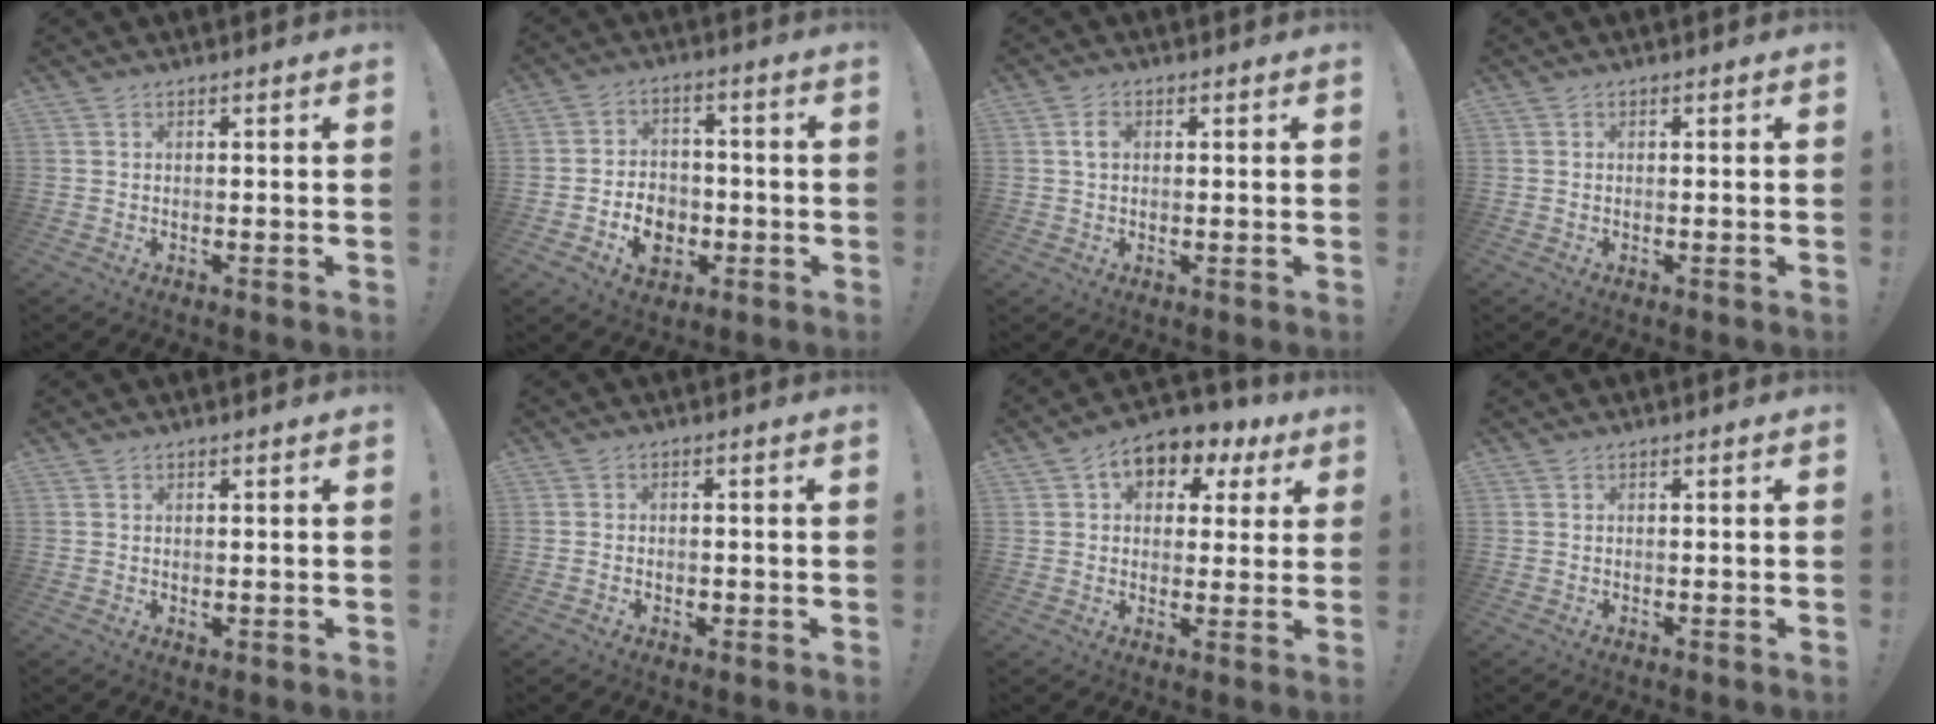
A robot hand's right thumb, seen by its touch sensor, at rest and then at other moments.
{"total": 9.4, "force": [-3.5, 7.6, 4.3], "torque": [-0.068, 0.021, -0.057]}
{"total": 3.2, "force": [0.7, 1.9, 2.4], "torque": [-0.041, 0.003, 0.011]}
{"total": 0.0}
{"total": 0.5, "force": [0.2, 0.3, 0.3], "torque": [-0.006, 0.001, 0.004]}
{"total": 1.7, "force": [-0.9, 1.3, 0.7], "torque": [-0.006, 0.001, -0.017]}
{"total": 9.1, "force": [4.1, 6.3, 5.2], "torque": [-0.068, -0.018, 0.076]}
{"total": 0.0}